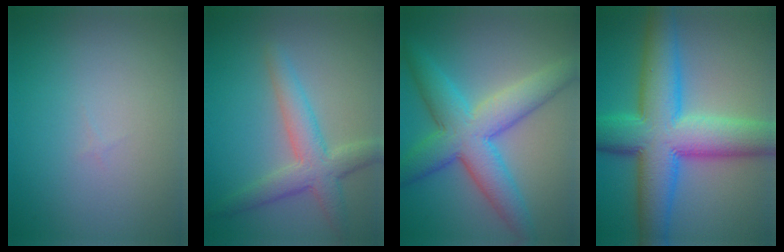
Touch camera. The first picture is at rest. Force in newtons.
{"total": 4.3, "press": 4.3, "slide": 0.2}
{"total": 7.8, "press": 7.8, "slide": 0.1}
{"total": 11.8, "press": 11.8, "slide": 0.1}